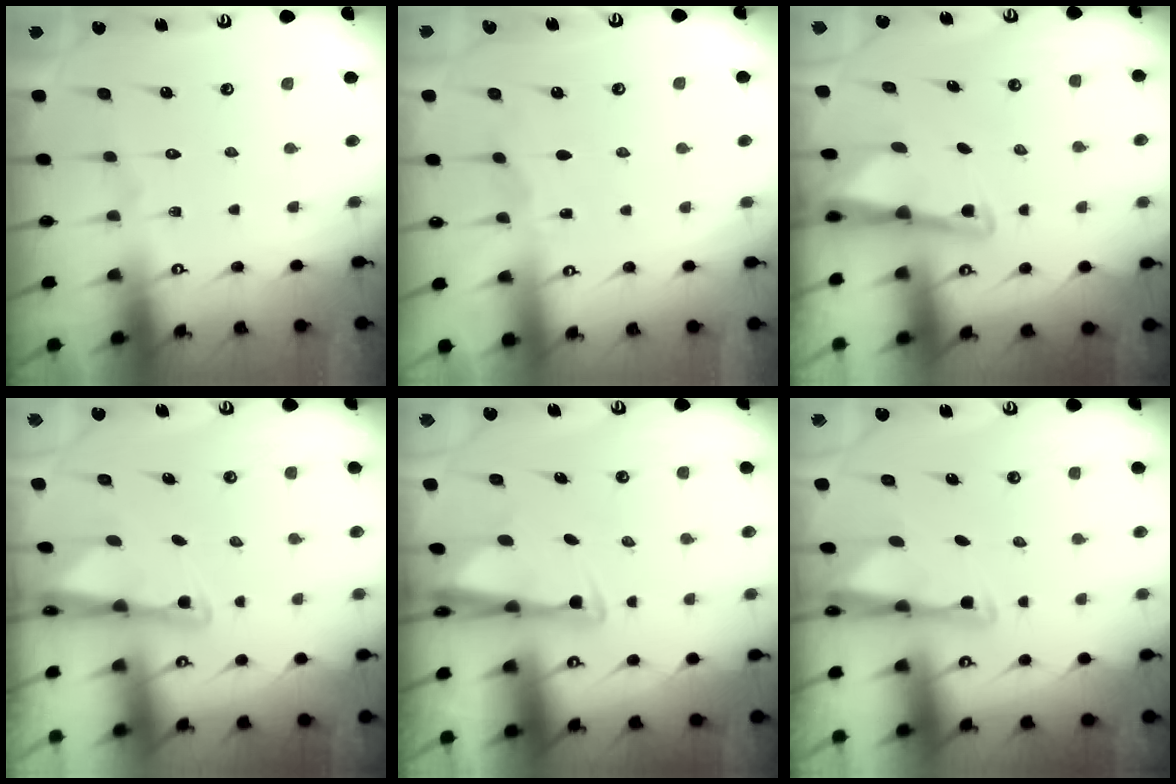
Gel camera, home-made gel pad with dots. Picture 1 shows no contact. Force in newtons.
{"total": 3.9, "press": 3.9, "slide": 0.5}
{"total": 3.0, "press": 3.0, "slide": 0.3}
{"total": 2.0, "press": 2.0, "slide": 0.3}
{"total": 2.8, "press": 2.7, "slide": 1.0}
{"total": 3.0, "press": 2.9, "slide": 0.4}